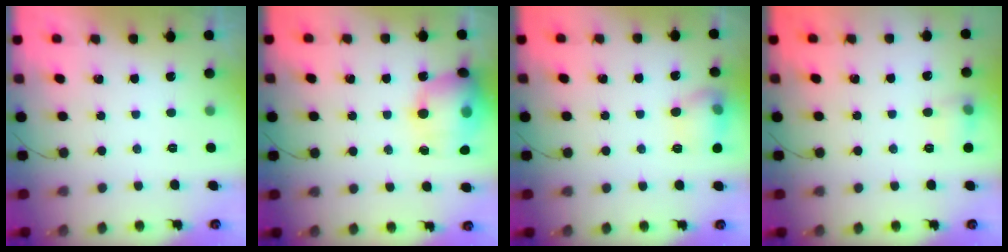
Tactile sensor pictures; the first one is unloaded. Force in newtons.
{"total": 16.4, "press": 16.2, "slide": 2.9}
{"total": 10.7, "press": 10.7, "slide": 0.8}
{"total": 7.1, "press": 7.0, "slide": 1.2}